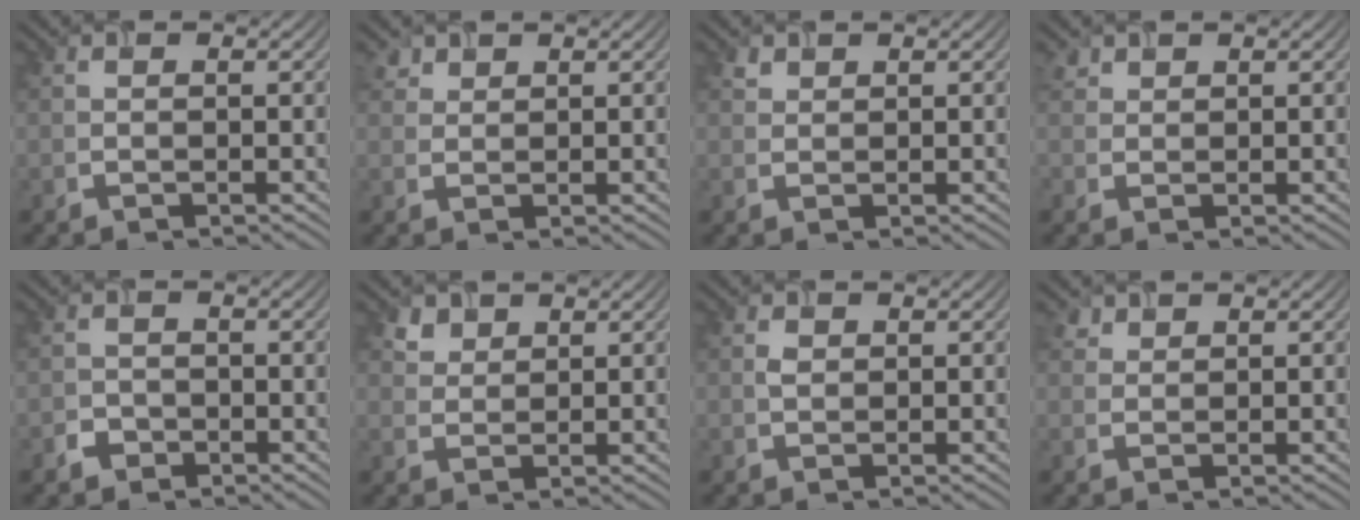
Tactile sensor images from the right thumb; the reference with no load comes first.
{"total": 1.9, "force": [1.4, 1.1, 0.5], "torque": [-0.017, 0.003, 0.032]}
{"total": 1.1, "force": [0.8, 0.6, 0.2], "torque": [-0.007, -0.001, 0.018]}
{"total": 1.6, "force": [1.1, 1.1, 0.4], "torque": [-0.013, 0.002, 0.025]}
{"total": 1.9, "force": [-1.2, 1.4, 0.5], "torque": [-0.008, 0.002, -0.026]}
{"total": 2.3, "force": [1.7, 1.4, 0.6], "torque": [-0.019, -0.001, 0.035]}
{"total": 1.0, "force": [0.3, 0.8, 0.6], "torque": [-0.016, 0.000, 0.004]}
{"total": 1.5, "force": [1.2, 0.8, 0.4], "torque": [-0.011, 0.002, 0.026]}